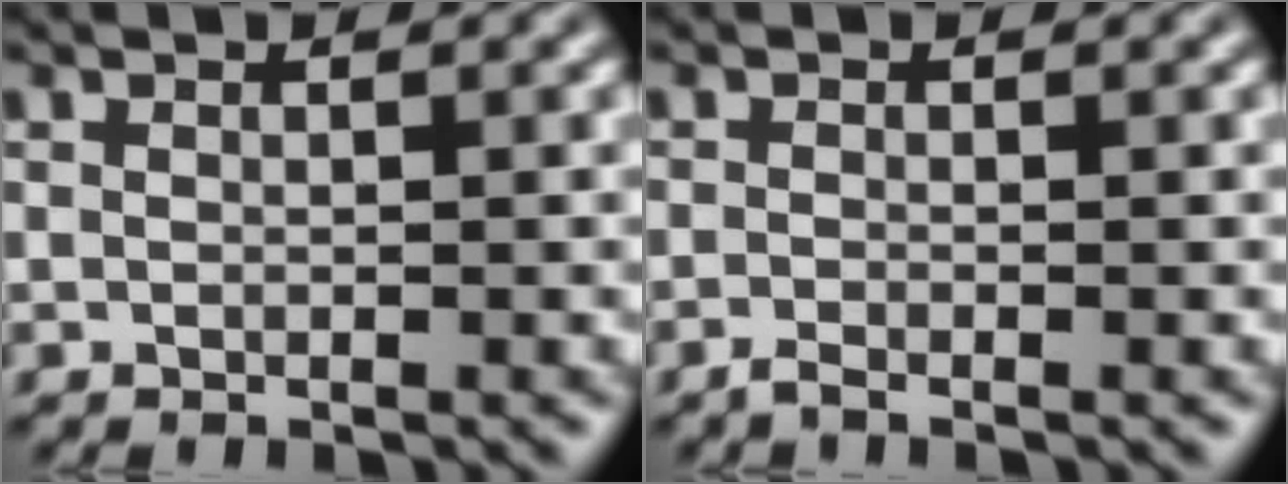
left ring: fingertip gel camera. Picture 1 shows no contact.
{"total": 0.9, "force": [-0.7, 0.1, 0.6], "torque": [-0.011, -0.003, -0.016]}